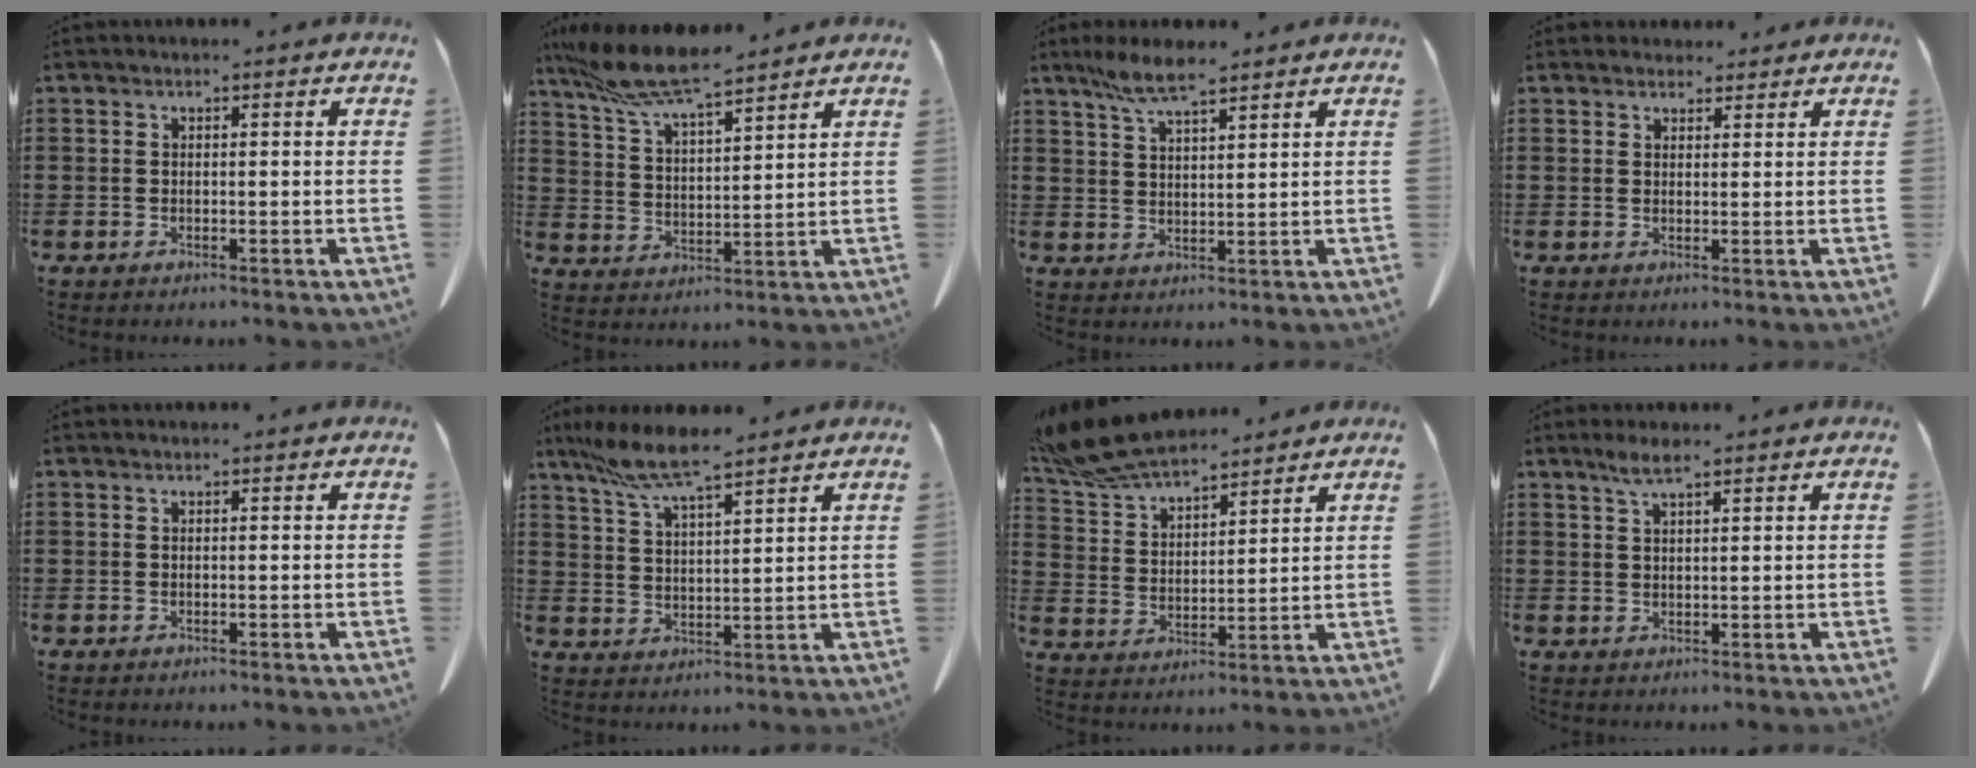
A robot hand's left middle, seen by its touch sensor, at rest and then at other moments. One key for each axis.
{"total": 9.6, "fx": 8.3, "fy": 0.5, "fz": 4.9, "tx": -0.121, "ty": -0.034, "tz": 0.147}
{"total": 6.1, "fx": 4.5, "fy": 1.0, "fz": 3.9, "tx": -0.088, "ty": -0.004, "tz": 0.083}
{"total": 2.5, "fx": 2.4, "fy": 0.9, "fz": 0.2, "tx": -0.001, "ty": -0.006, "tz": 0.045}
{"total": 0.0}
{"total": 8.1, "fx": 6.5, "fy": 0.5, "fz": 4.8, "tx": -0.111, "ty": -0.023, "tz": 0.119}
{"total": 9.7, "fx": 8.6, "fy": 2.2, "fz": 3.8, "tx": -0.107, "ty": -0.026, "tz": 0.162}
{"total": 2.9, "fx": 1.9, "fy": 0.4, "fz": 2.1, "tx": -0.044, "ty": 0.001, "tz": 0.035}